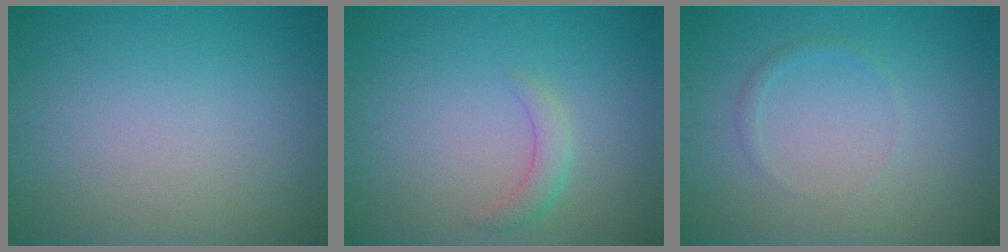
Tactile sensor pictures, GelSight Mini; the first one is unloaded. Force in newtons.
{"total": 1.7, "press": 1.7, "slide": 0.0}
{"total": 0.8, "press": 0.8, "slide": 0.1}